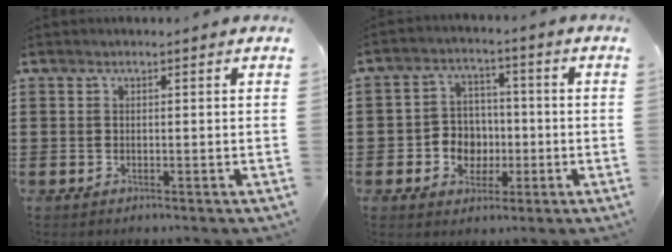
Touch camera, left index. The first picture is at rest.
{"total": 5.6, "force": [-1.2, 5.1, 1.9], "torque": [-0.044, 0.013, -0.023]}